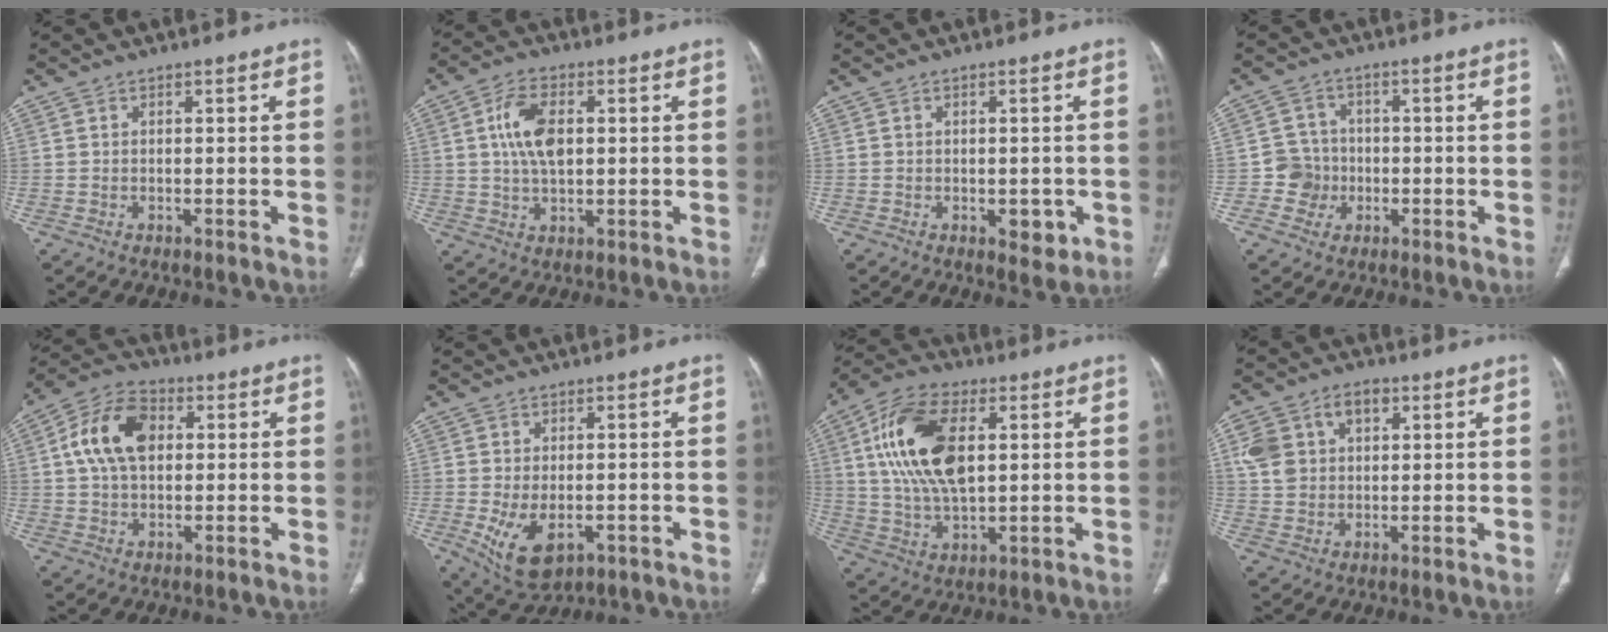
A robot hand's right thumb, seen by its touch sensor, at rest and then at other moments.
{"total": 8.6, "force": [1.6, 4.7, 7.0], "torque": [-0.132, 0.002, 0.030]}
{"total": 3.5, "force": [-1.0, 2.0, 2.7], "torque": [-0.018, -0.002, -0.005]}
{"total": 5.4, "force": [-1.4, 5.2, 0.5], "torque": [0.025, 0.017, -0.028]}
{"total": 12.3, "force": [2.3, 8.1, 9.0], "torque": [-0.156, 0.017, 0.034]}
{"total": 8.5, "force": [-2.3, 4.9, 6.6], "torque": [-0.117, -0.008, -0.023]}
{"total": 17.8, "force": [4.1, 9.4, 14.5], "torque": [-0.274, 0.001, 0.077]}
{"total": 10.5, "force": [3.7, 7.5, 6.3], "torque": [-0.100, 0.007, 0.070]}